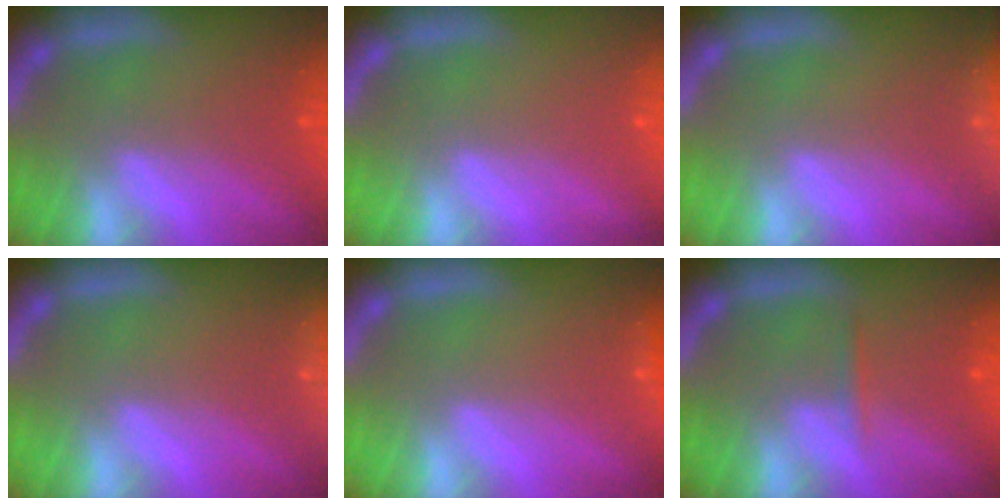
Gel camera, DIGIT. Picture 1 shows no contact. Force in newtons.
{"total": 0.0}
{"total": 7.4}
{"total": 9.0}
{"total": 0.9}
{"total": 0.9}